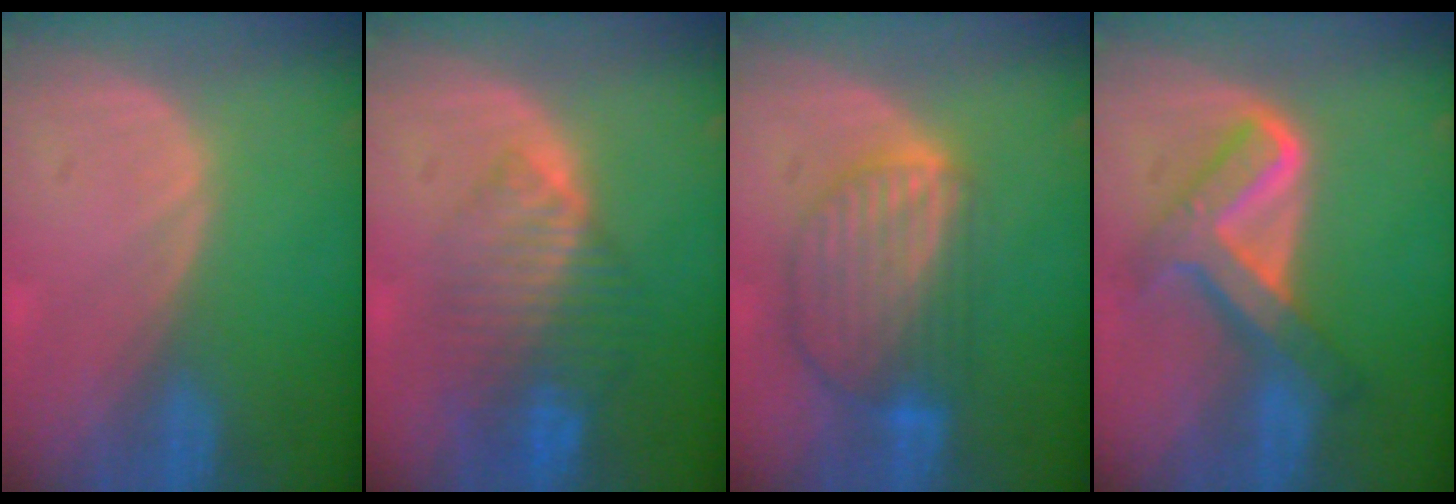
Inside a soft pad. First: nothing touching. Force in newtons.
{"total": 8.2, "press": 7.2, "slide": 3.9}
{"total": 9.1, "press": 7.8, "slide": 4.8}
{"total": 7.7, "press": 7.7, "slide": 0.5}